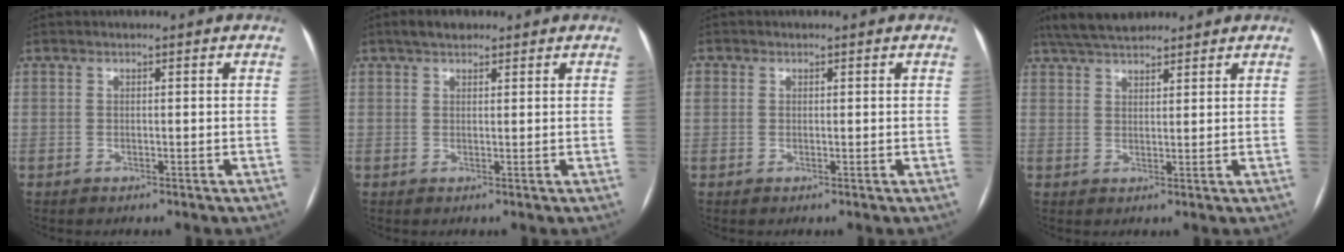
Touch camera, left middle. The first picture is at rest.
{"total": 3.0, "force": [2.2, 1.4, 1.4], "torque": [-0.027, 0.016, 0.035]}
{"total": 1.5, "force": [0.5, 1.4, 0.5], "torque": [-0.008, 0.009, 0.011]}
{"total": 7.4, "force": [6.4, 1.9, 3.2], "torque": [-0.056, 0.030, 0.115]}